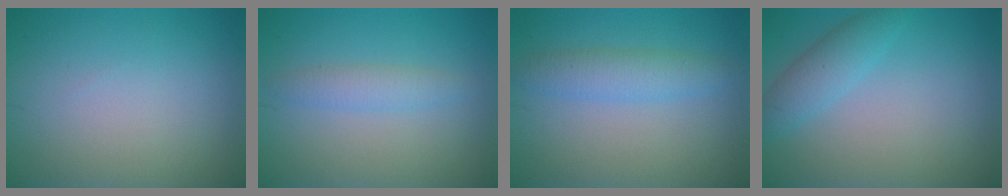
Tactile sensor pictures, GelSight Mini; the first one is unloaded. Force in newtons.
{"total": 1.9, "press": 1.9, "slide": 0.0}
{"total": 2.9, "press": 2.9, "slide": 0.1}
{"total": 2.7, "press": 2.7, "slide": 0.1}